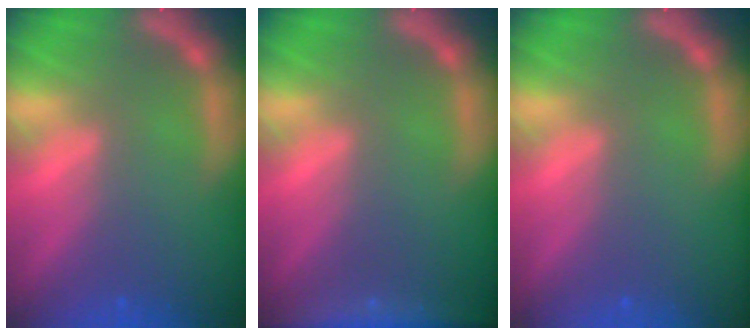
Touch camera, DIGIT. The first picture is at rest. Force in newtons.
{"total": 6.5}
{"total": 0.0}